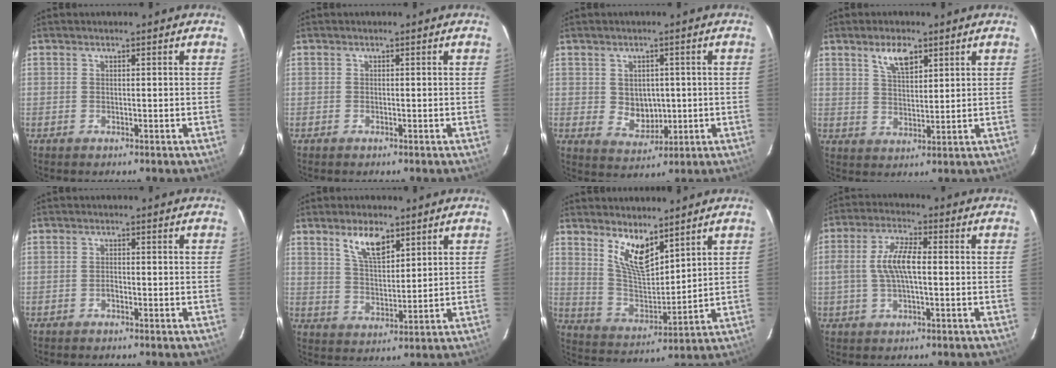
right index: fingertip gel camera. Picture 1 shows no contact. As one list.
[{"total": 0.5, "force": [-0.3, 0.4, -0.1], "torque": [0.002, 0.001, -0.006]}, {"total": 5.5, "force": [0.3, 4.7, 2.8], "torque": [-0.049, -0.002, 0.020]}, {"total": 5.8, "force": [3.5, 2.4, 3.9], "torque": [-0.067, 0.002, 0.066]}, {"total": 0.8, "force": [-0.6, 0.4, 0.3], "torque": [-0.005, 0.001, -0.011]}, {"total": 7.4, "force": [4.7, 3.0, 4.9], "torque": [-0.086, 0.003, 0.092]}, {"total": 9.7, "force": [6.5, 3.4, 6.4], "torque": [-0.119, -0.008, 0.133]}, {"total": 7.3, "force": [-0.3, 2.6, 6.8], "torque": [-0.135, 0.011, -0.005]}]